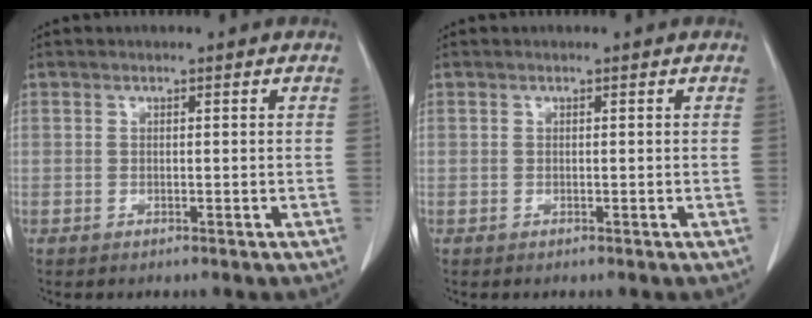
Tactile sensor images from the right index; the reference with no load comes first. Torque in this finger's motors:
{"motor_torque": [0.00, 0.00, 0.00, 0.00]}